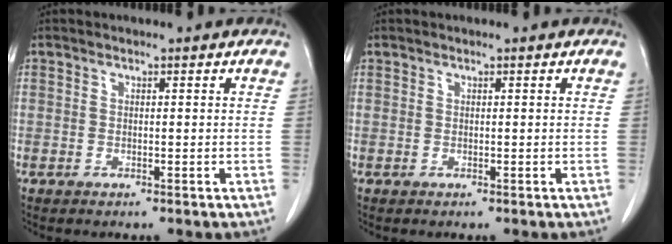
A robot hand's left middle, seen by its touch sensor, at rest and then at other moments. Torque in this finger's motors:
{"motor_torque": [0.68, -0.70, 0.02, 0.00]}